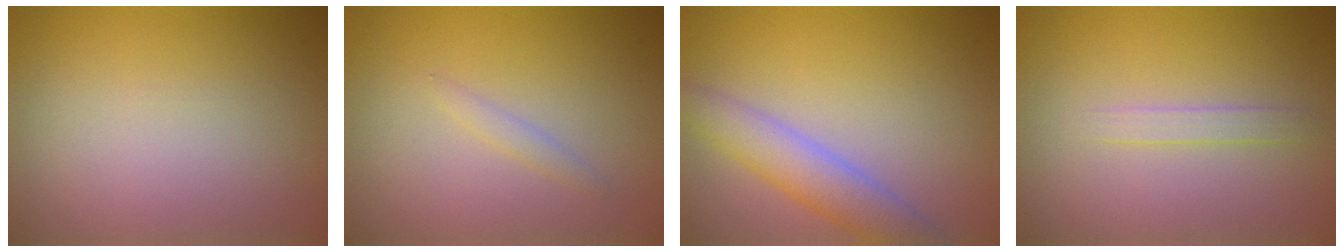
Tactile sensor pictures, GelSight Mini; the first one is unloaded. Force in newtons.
{"total": 0.9, "press": 0.9, "slide": 0.1}
{"total": 4.3, "press": 4.3, "slide": 0.2}
{"total": 1.3, "press": 1.3, "slide": 0.1}